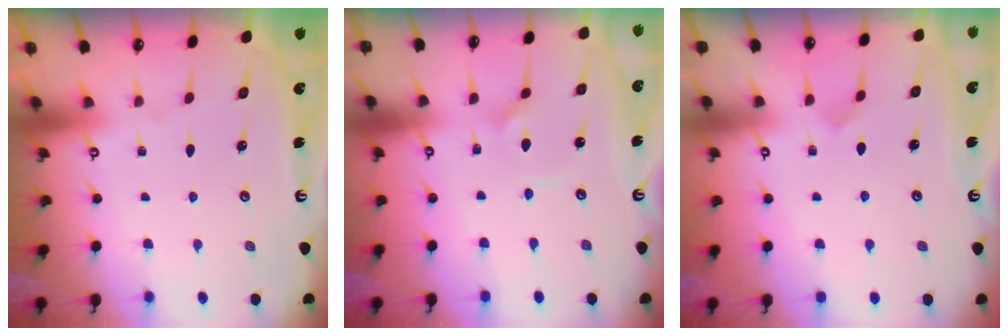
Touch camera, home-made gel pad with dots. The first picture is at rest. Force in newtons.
{"total": 2.0, "press": 2.0, "slide": 0.1}
{"total": 3.6, "press": 3.5, "slide": 0.3}